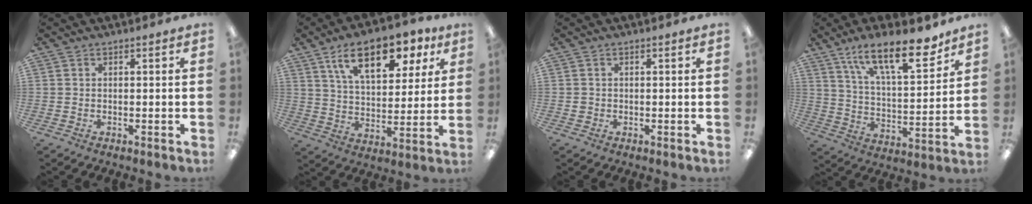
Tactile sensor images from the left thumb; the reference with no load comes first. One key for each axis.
{"total": 16.6, "fx": 9.8, "fy": 8.1, "fz": 10.7, "tx": -0.165, "ty": -0.030, "tz": 0.167}
{"total": 0.9, "fx": -0.1, "fy": 0.9, "fz": 0.0, "tx": -0.001, "ty": 0.006, "tz": -0.004}
{"total": 18.6, "fx": 13.1, "fy": 6.3, "fz": 11.7, "tx": -0.181, "ty": -0.071, "tz": 0.215}